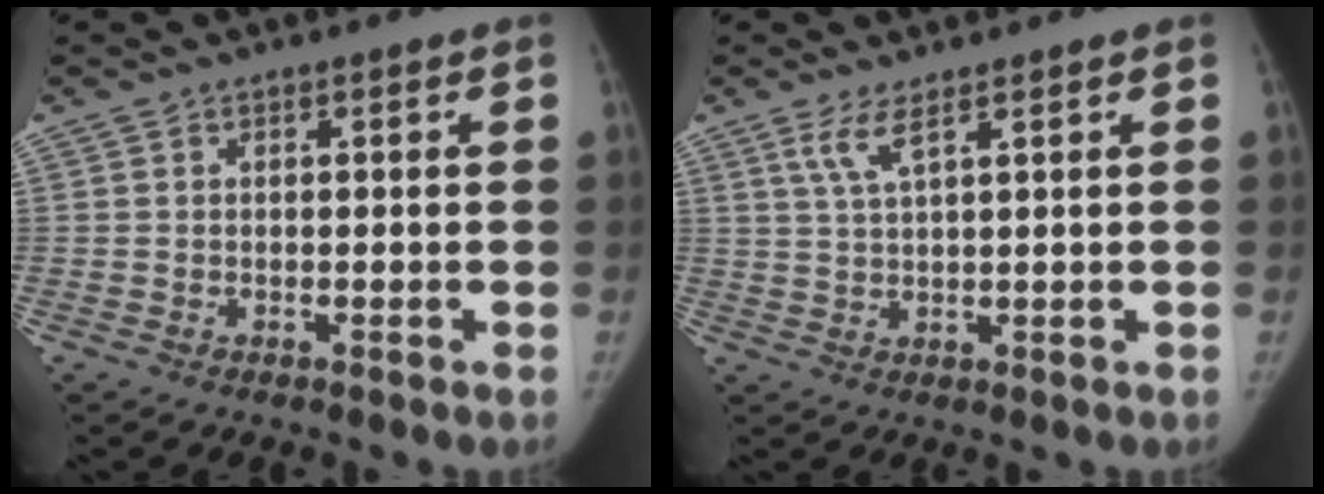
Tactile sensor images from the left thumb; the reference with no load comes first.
{"total": 3.8, "force": [2.3, 0.5, 3.0], "torque": [-0.070, -0.012, 0.055]}